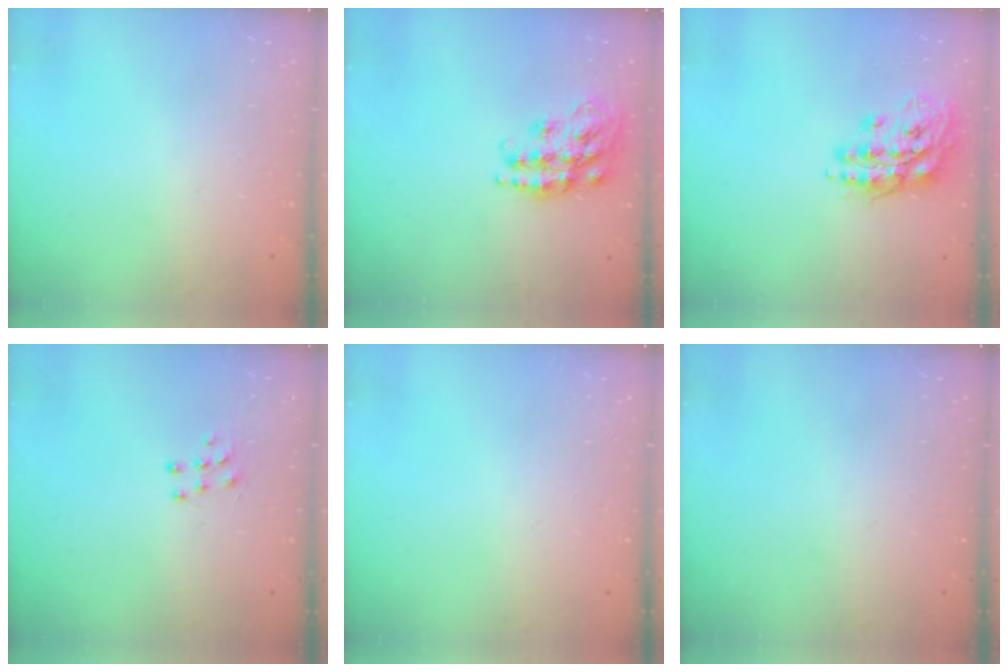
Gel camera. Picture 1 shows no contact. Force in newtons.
{"total": 18.0, "press": 17.9, "slide": 1.1}
{"total": 14.9, "press": 14.9, "slide": 1.6}
{"total": 5.5, "press": 5.5, "slide": 0.6}
{"total": 0.0}
{"total": 0.0}